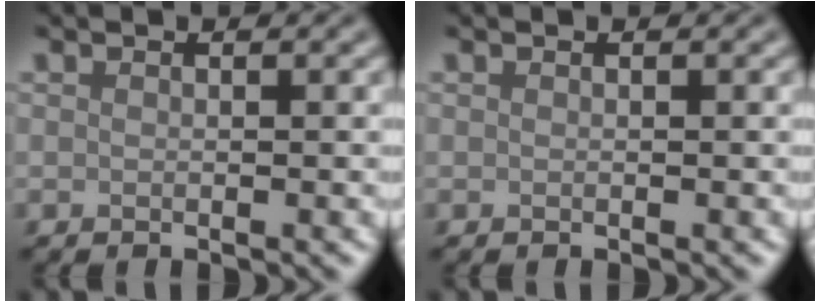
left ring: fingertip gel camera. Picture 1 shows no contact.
{"total": 0.0}